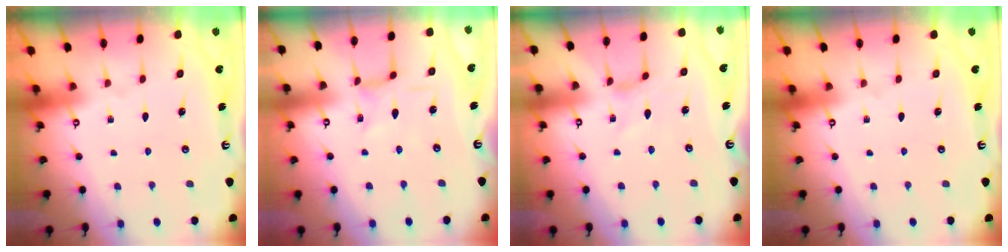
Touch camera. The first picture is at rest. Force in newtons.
{"total": 0.7, "press": 0.7, "slide": 0.1}
{"total": 0.0}
{"total": 0.0}